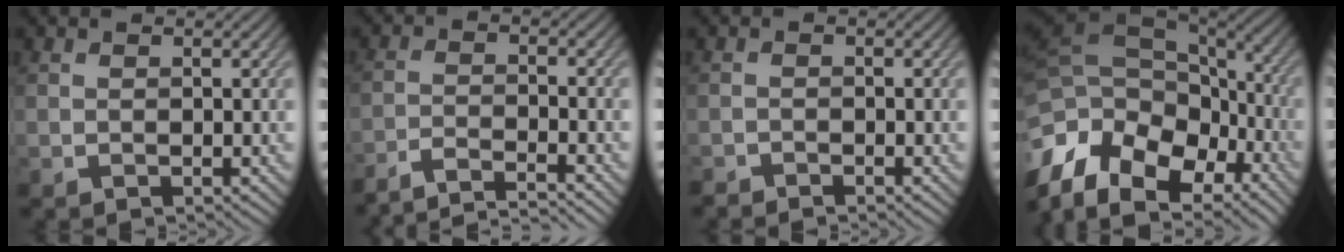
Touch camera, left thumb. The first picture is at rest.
{"total": 6.3, "force": [-5.7, 0.7, 2.5], "torque": [-0.048, 0.005, -0.109]}
{"total": 1.3, "force": [-1.3, 0.1, 0.1], "torque": [-0.002, -0.004, -0.029]}
{"total": 17.5, "force": [-8.9, 10.9, 10.5], "torque": [-0.271, -0.010, -0.126]}